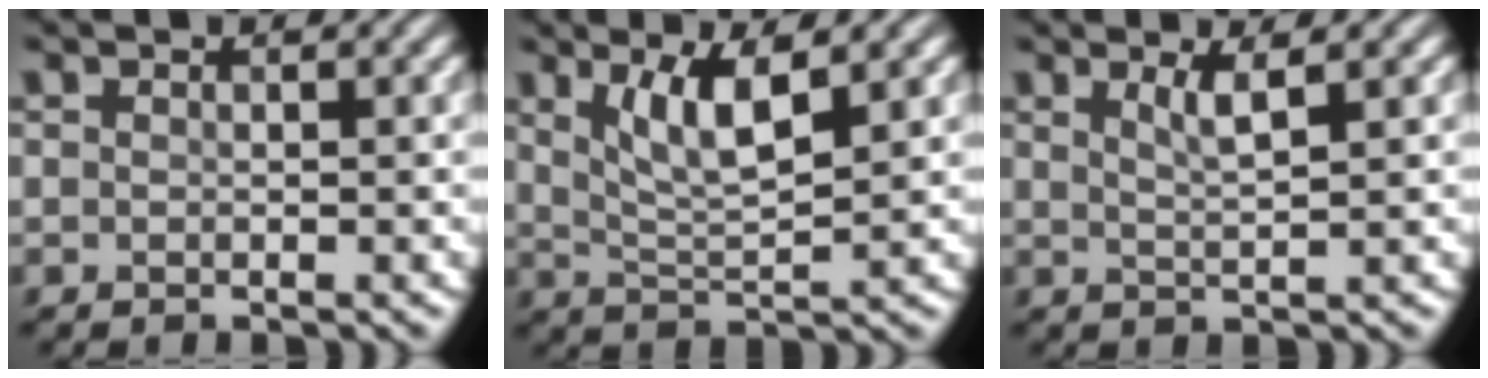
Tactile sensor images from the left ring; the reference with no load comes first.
{"total": 4.1, "force": [1.9, 1.0, 3.5], "torque": [-0.072, -0.007, 0.040]}
{"total": 2.0, "force": [1.0, 0.5, 1.7], "torque": [-0.025, 0.000, 0.014]}